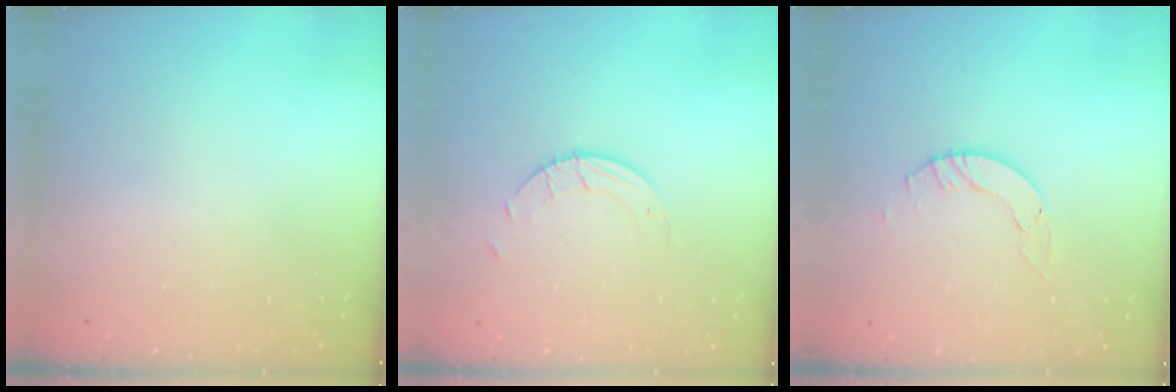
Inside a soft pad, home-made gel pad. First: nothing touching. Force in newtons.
{"total": 2.6, "press": 2.6, "slide": 0.2}
{"total": 3.9, "press": 3.9, "slide": 0.4}